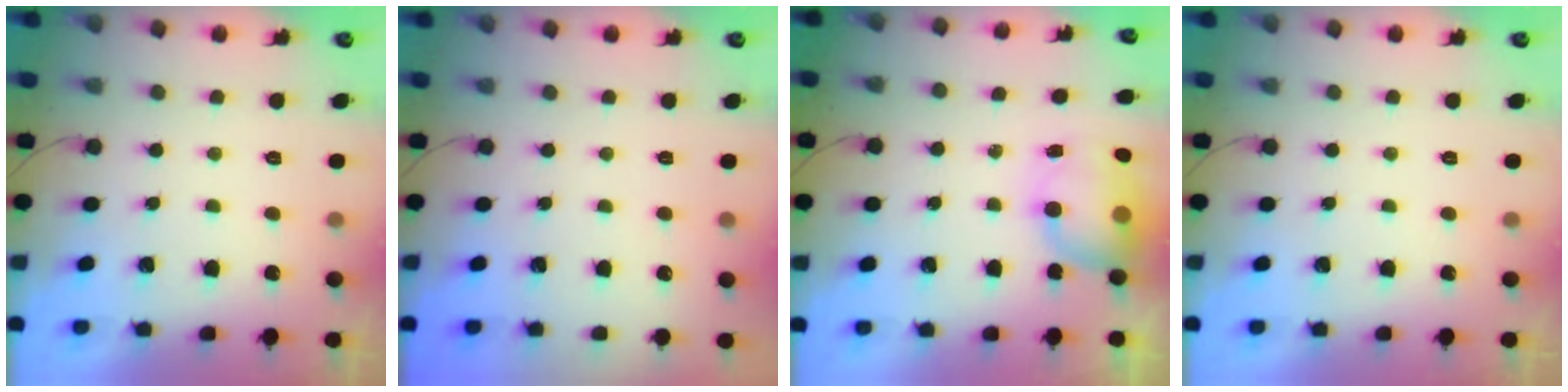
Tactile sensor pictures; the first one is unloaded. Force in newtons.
{"total": 0.0}
{"total": 7.5, "press": 7.3, "slide": 1.9}
{"total": 0.0}